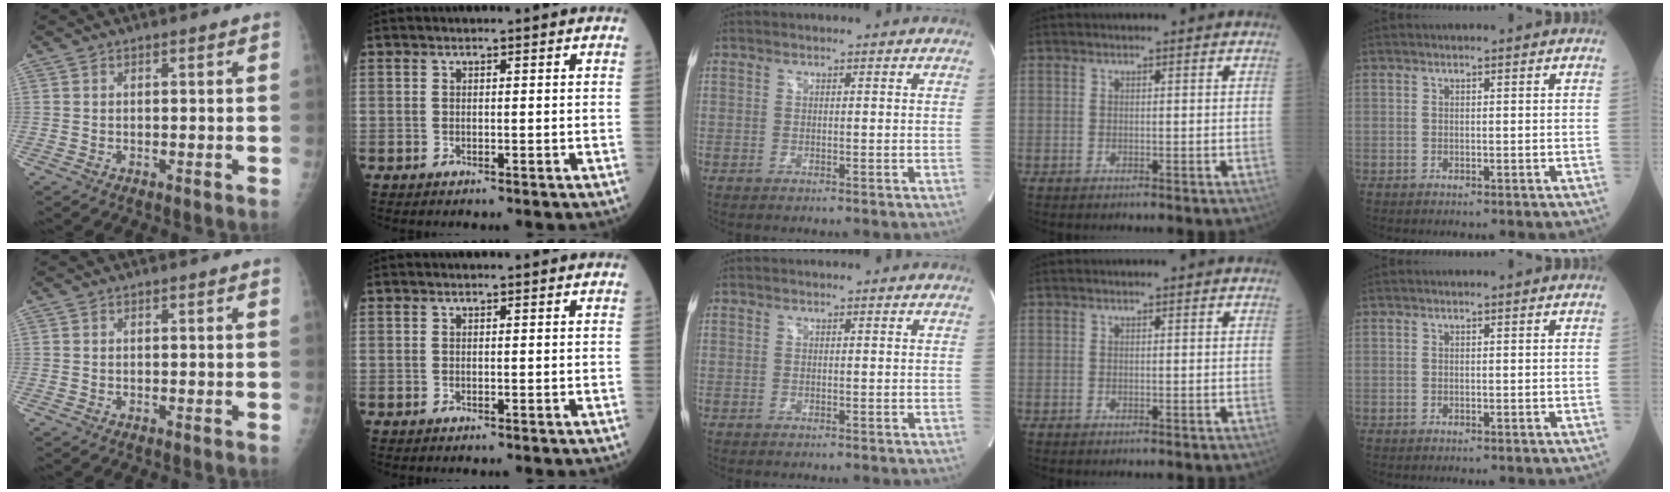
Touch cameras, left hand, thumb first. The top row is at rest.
{}